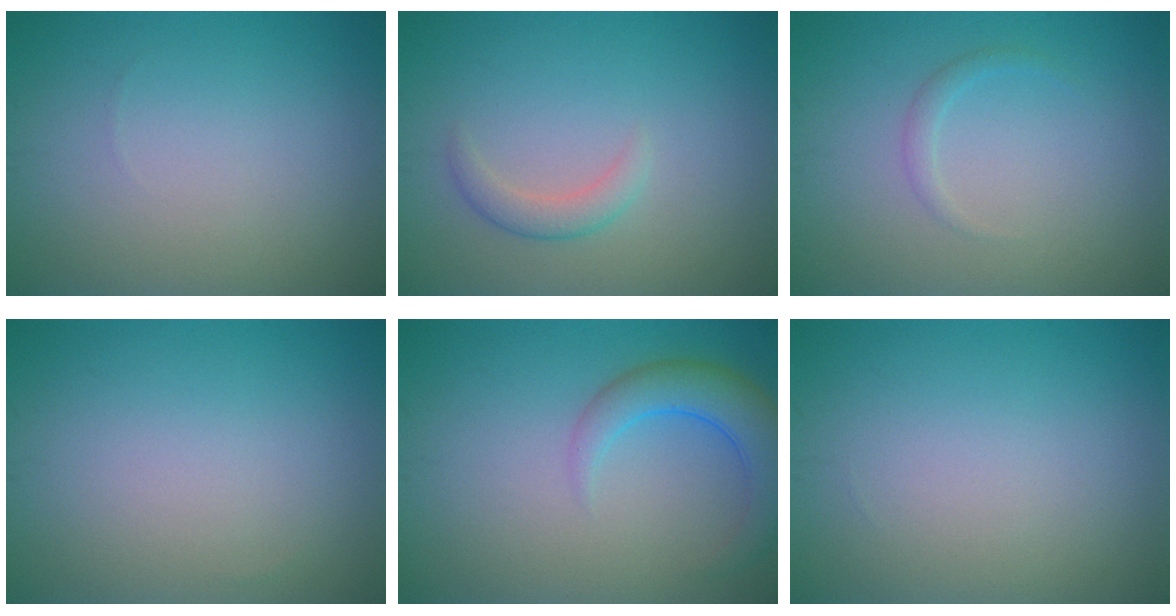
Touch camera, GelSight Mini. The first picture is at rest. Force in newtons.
{"total": 1.7, "press": 1.7, "slide": 0.1}
{"total": 1.0, "press": 1.0, "slide": 0.1}
{"total": 0.0}
{"total": 4.6, "press": 4.6, "slide": 0.4}
{"total": 0.0}